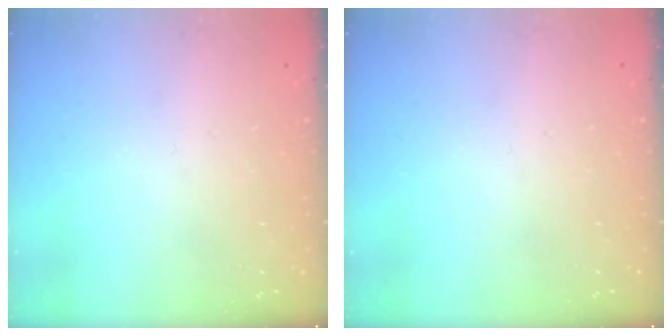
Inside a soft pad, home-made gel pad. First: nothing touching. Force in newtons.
{"total": 0.0}